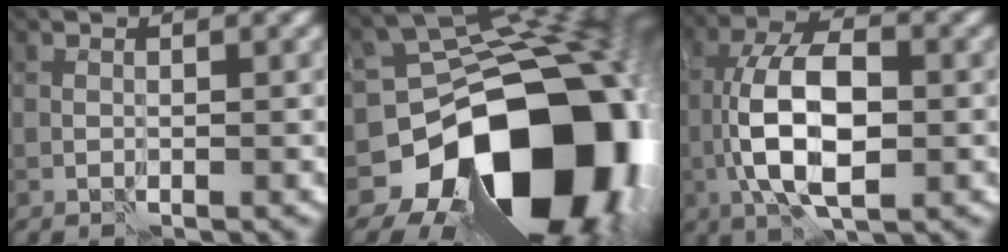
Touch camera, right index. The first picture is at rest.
{"total": 20.6, "force": [-8.3, 14.5, 12.0], "torque": [-0.165, -0.032, -0.114]}
{"total": 9.0, "force": [-1.3, 4.2, 7.9], "torque": [-0.150, 0.010, -0.026]}